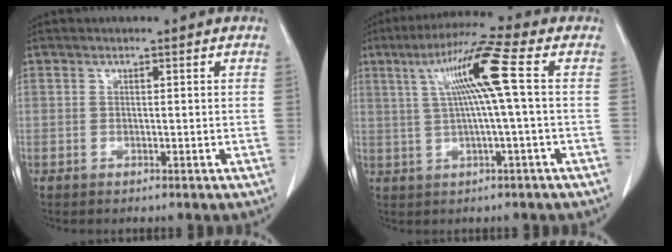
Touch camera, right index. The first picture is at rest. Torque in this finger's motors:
{"motor_torque": [1.05, 0.13, 0.53, 0.15]}